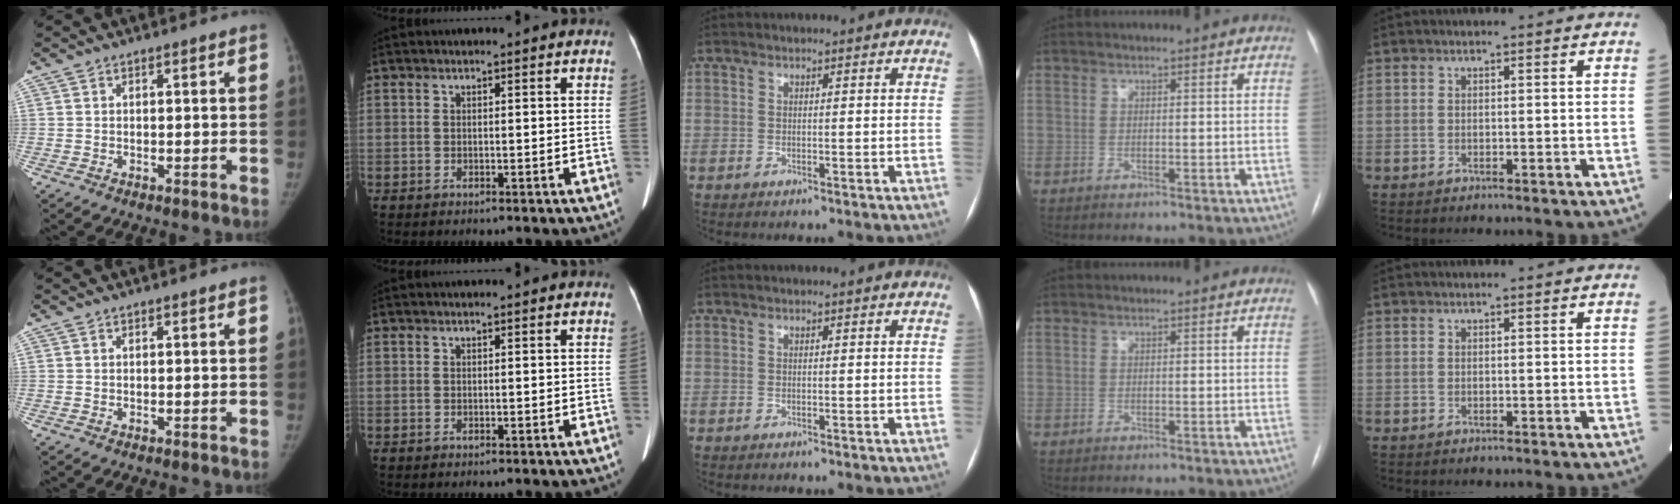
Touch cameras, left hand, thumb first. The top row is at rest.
{}